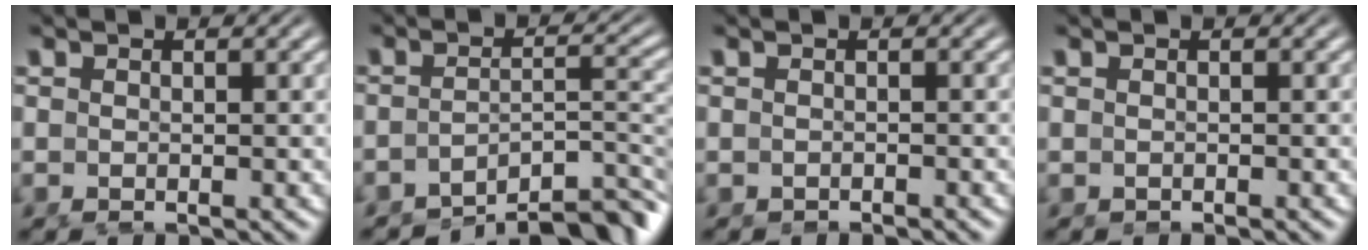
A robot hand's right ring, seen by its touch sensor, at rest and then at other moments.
{"total": 9.4, "force": [-7.3, 2.6, 5.2], "torque": [-0.047, -0.020, -0.101]}
{"total": 1.3, "force": [-1.2, -0.1, 0.2], "torque": [-0.006, -0.008, -0.015]}
{"total": 0.6, "force": [-0.6, -0.1, 0.1], "torque": [-0.002, -0.004, -0.007]}